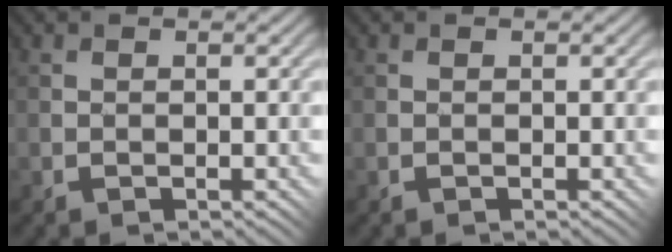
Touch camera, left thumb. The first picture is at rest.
{"total": 0.0}